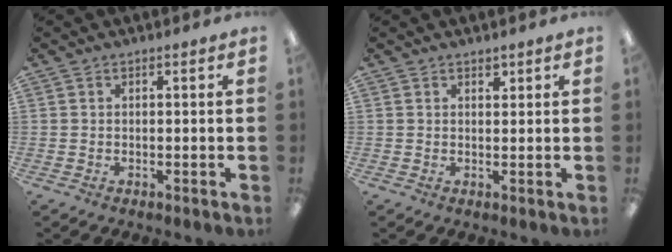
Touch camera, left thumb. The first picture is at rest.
{"total": 1.5, "force": [1.3, 0.8, 0.5], "torque": [-0.002, -0.004, 0.022]}